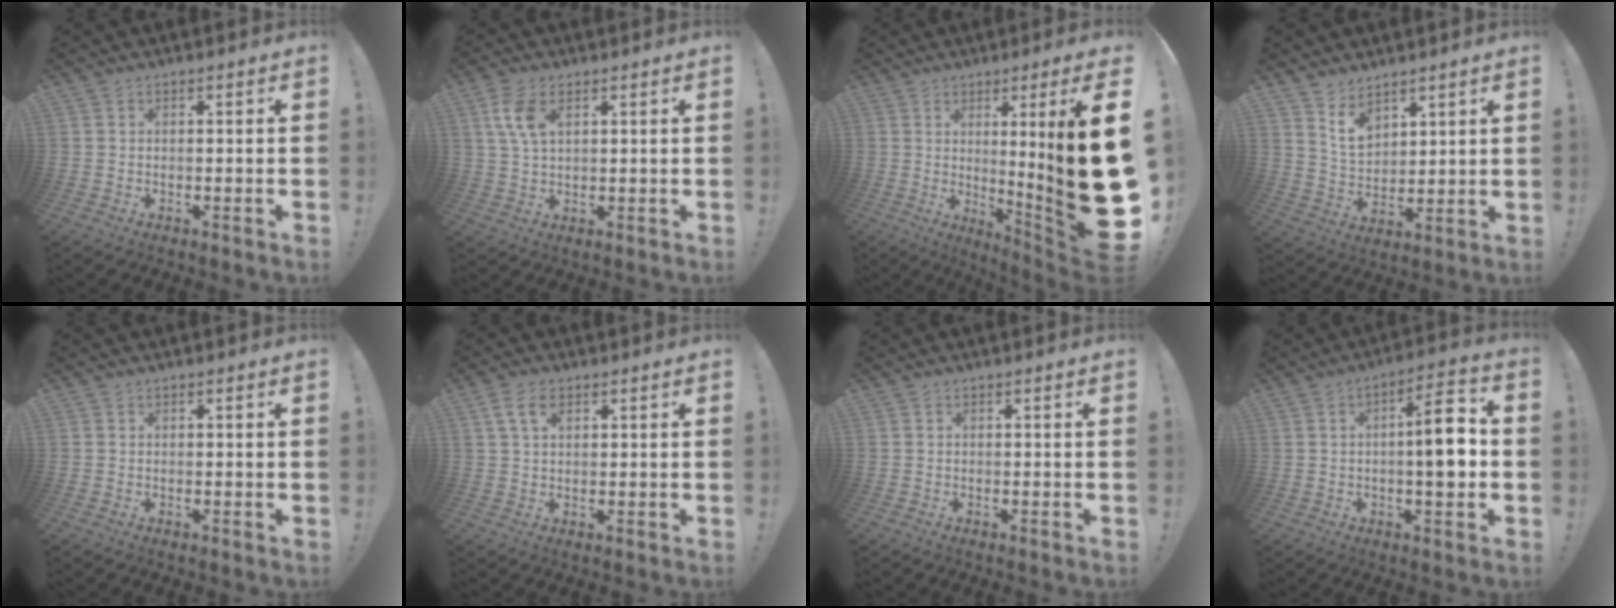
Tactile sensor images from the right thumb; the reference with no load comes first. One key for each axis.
{"total": 7.3, "fx": 3.1, "fy": 3.9, "fz": 5.3, "tx": -0.118, "ty": -0.005, "tz": 0.057}
{"total": 20.3, "fx": 2.6, "fy": -0.1, "fz": 20.1, "tx": -0.277, "ty": -0.072, "tz": 0.046}
{"total": 8.3, "fx": 5.8, "fy": 5.2, "fz": 3.0, "tx": -0.048, "ty": -0.041, "tz": 0.111}
{"total": 0.0}
{"total": 5.4, "fx": 2.5, "fy": 3.2, "fz": 3.6, "tx": -0.067, "ty": -0.003, "tz": 0.048}
{"total": 0.0}
{"total": 11.0, "fx": -0.5, "fy": 3.7, "fz": 10.3, "tx": -0.138, "ty": 0.005, "tz": -0.016}